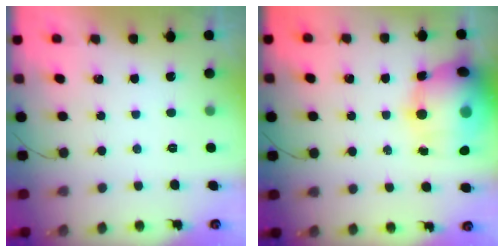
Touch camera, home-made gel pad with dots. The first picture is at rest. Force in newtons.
{"total": 20.8, "press": 20.4, "slide": 4.1}